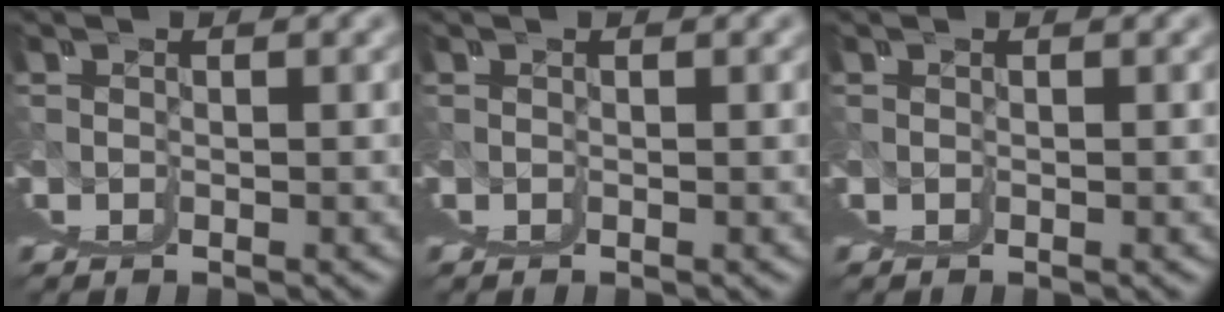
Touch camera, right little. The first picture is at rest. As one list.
[{"total": 0.0}, {"total": 0.0}]